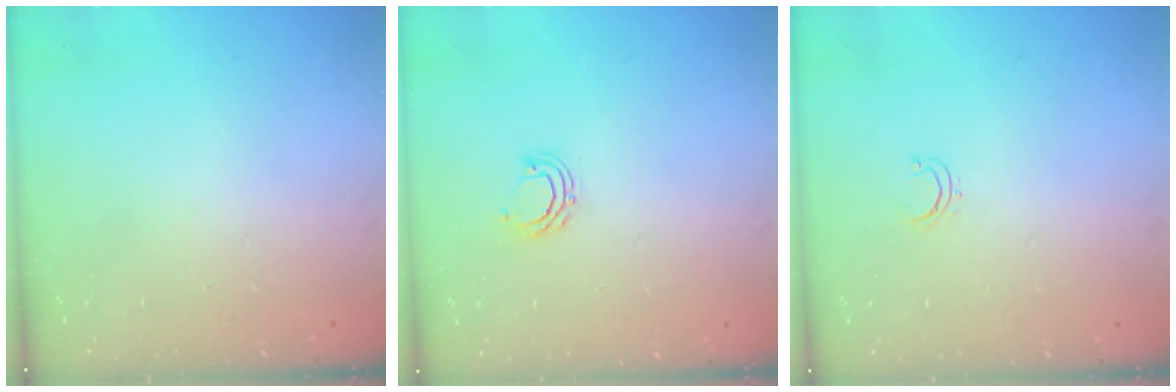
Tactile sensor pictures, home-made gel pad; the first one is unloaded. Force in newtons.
{"total": 5.2, "press": 5.0, "slide": 1.2}
{"total": 2.8, "press": 2.8, "slide": 0.2}